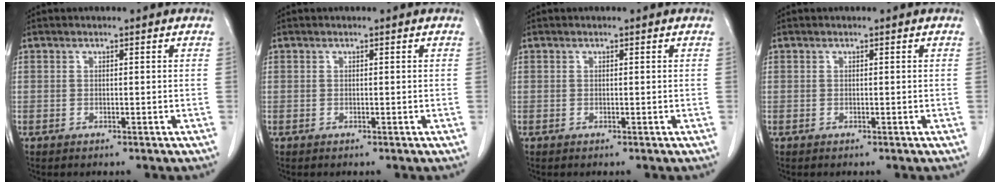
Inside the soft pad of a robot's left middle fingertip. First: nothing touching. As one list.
[{"total": 0.0}, {"total": 0.0}, {"total": 0.0}]